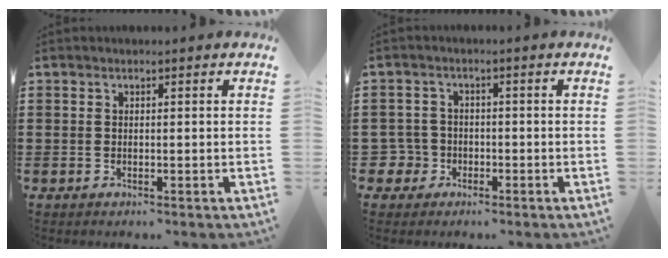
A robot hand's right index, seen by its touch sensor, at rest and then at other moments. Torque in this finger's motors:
{"motor_torque": [1.59, 0.55, -0.06, -0.10]}